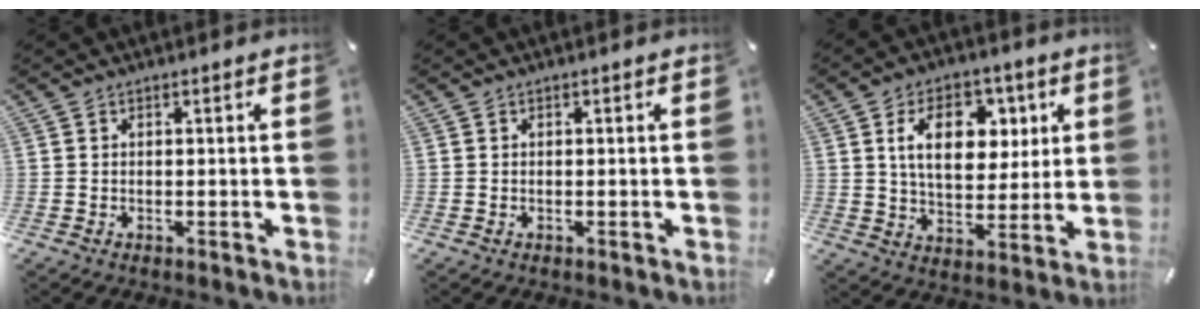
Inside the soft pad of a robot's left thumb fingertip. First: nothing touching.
{"total": 0.0}
{"total": 14.3, "force": [4.7, 9.3, 9.7], "torque": [-0.145, 0.001, 0.080]}